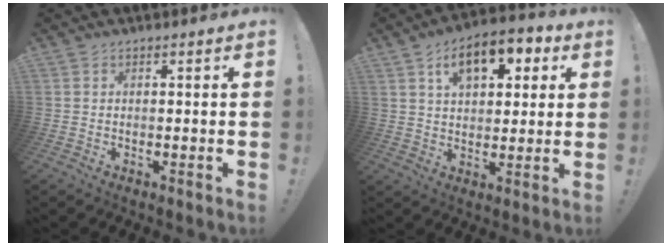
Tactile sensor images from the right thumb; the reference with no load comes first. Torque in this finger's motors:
{"motor_torque": [0.45, 0.47, 0.08, 0.10, 0.08]}